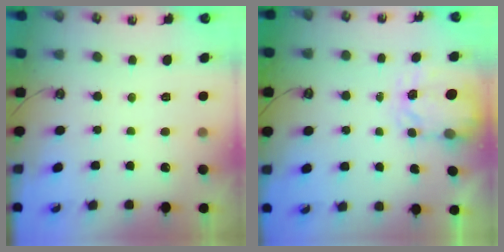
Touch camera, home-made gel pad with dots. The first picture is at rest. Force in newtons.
{"total": 3.6, "press": 3.5, "slide": 0.4}